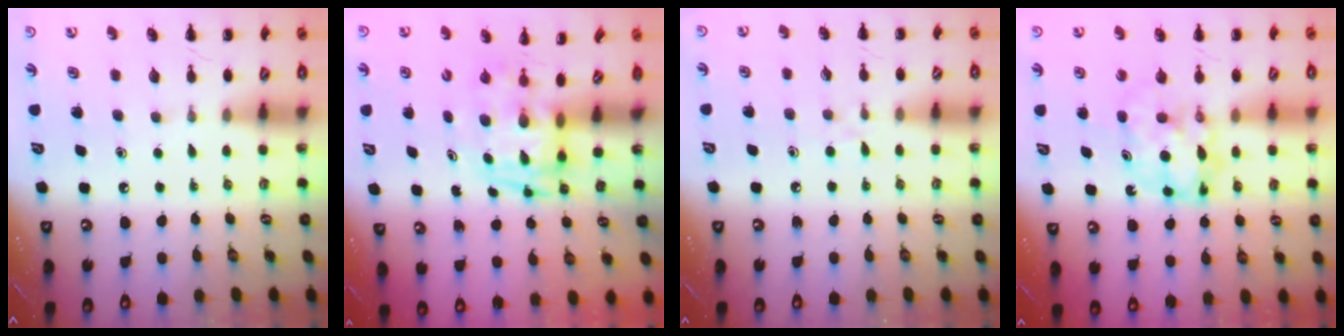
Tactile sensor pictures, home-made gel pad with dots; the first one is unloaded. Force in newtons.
{"total": 3.3, "press": 3.3, "slide": 0.7}
{"total": 5.3, "press": 4.9, "slide": 2.0}
{"total": 8.0, "press": 7.8, "slide": 1.5}